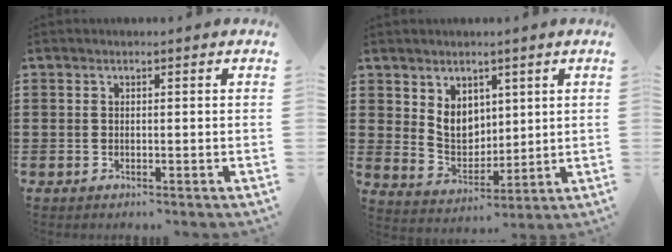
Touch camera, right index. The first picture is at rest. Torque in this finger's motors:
{"motor_torque": [0.23, 0.44, 0.18, 0.11]}